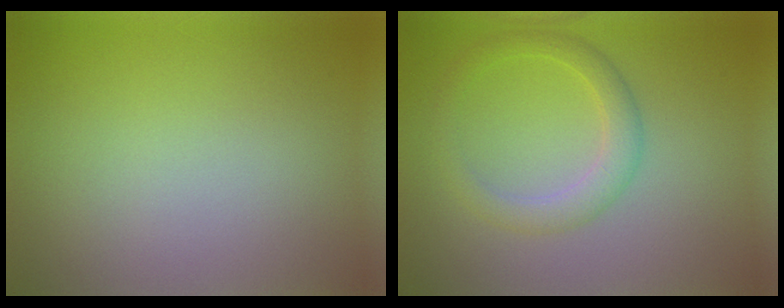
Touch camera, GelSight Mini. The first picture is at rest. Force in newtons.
{"total": 2.7, "press": 2.7, "slide": 0.1}